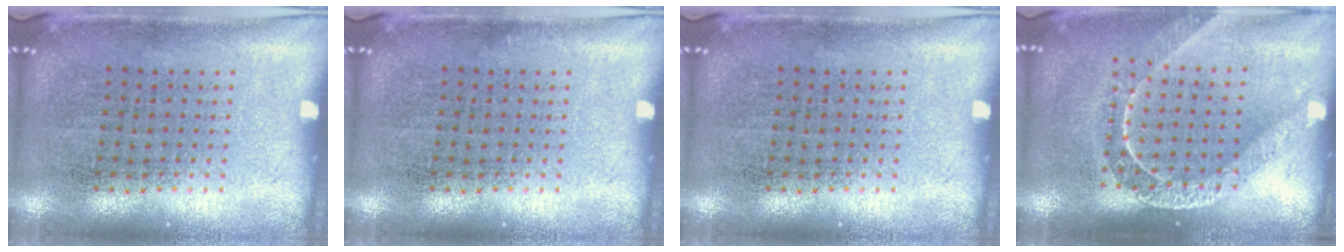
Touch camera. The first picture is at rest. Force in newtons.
{"total": 0.0}
{"total": 0.0}
{"total": 1.8, "press": 1.5, "slide": 1.0}